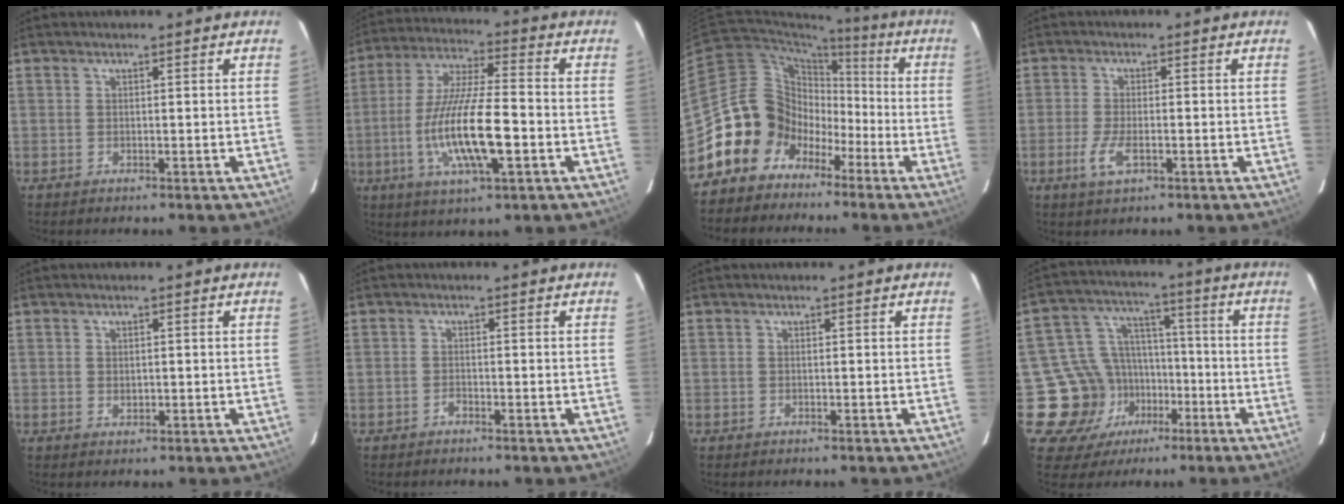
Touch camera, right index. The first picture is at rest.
{"total": 15.7, "force": [-4.1, 3.3, 14.8], "torque": [-0.296, -0.013, -0.073]}
{"total": 13.8, "force": [-6.3, 11.8, 3.1], "torque": [-0.071, 0.046, -0.115]}
{"total": 5.0, "force": [-2.0, 1.7, 4.2], "torque": [-0.097, -0.008, -0.039]}
{"total": 1.3, "force": [0.1, 1.2, 0.6], "torque": [-0.008, -0.001, 0.004]}
{"total": 0.9, "force": [-0.7, 0.3, 0.4], "torque": [-0.007, 0.001, -0.015]}
{"total": 0.0}
{"total": 14.0, "force": [-6.0, 12.1, 3.7], "torque": [-0.094, 0.044, -0.081]}